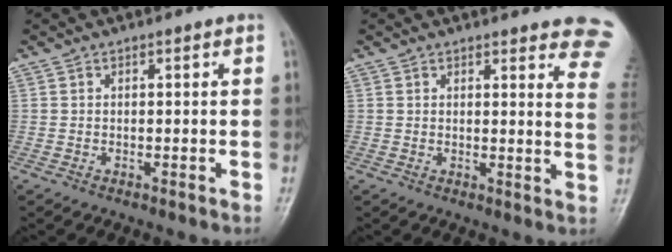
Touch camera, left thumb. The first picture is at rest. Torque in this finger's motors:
{"motor_torque": [2.37, 1.23, 1.32, -1.45, 0.02]}